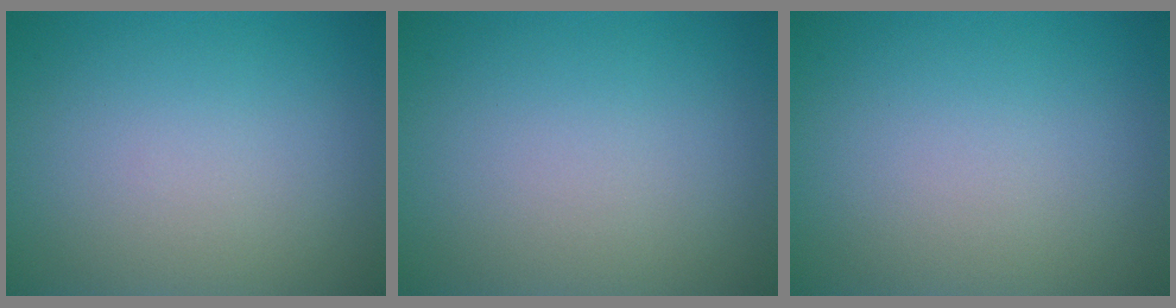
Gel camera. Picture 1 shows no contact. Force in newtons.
{"total": 0.0}
{"total": 0.0}